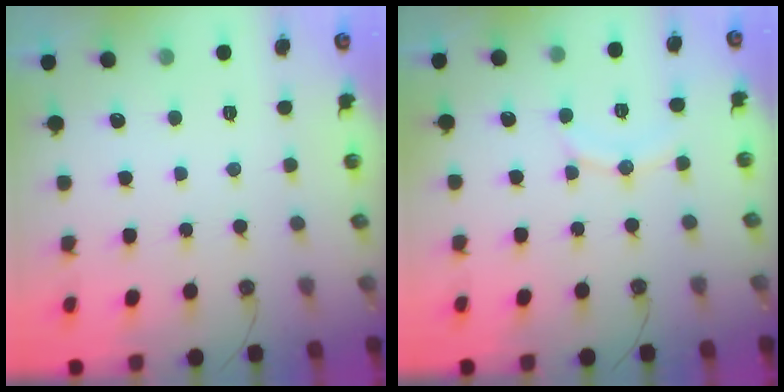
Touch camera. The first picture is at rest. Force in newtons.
{"total": 8.1, "press": 8.1, "slide": 0.8}